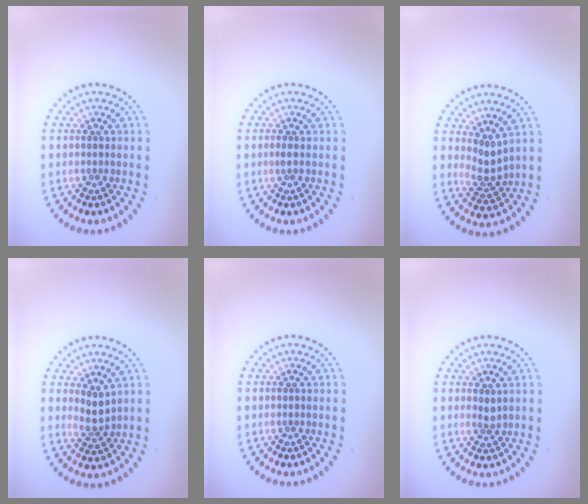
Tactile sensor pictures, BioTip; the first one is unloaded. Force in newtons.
{"total": 0.6, "press": 0.4, "slide": 0.4}
{"total": 2.2, "press": 1.4, "slide": 1.7}
{"total": 1.8, "press": 1.2, "slide": 1.3}
{"total": 0.0}
{"total": 1.0, "press": 0.7, "slide": 0.7}